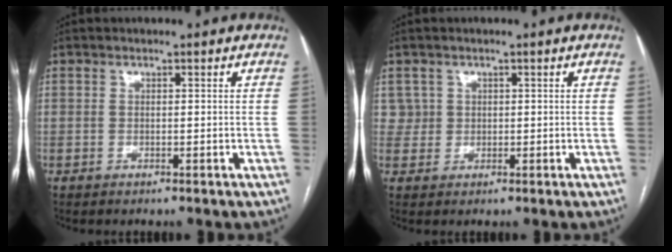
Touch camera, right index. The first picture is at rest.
{"total": 2.5, "force": [0.7, 2.4, -0.4], "torque": [0.023, 0.013, 0.011]}